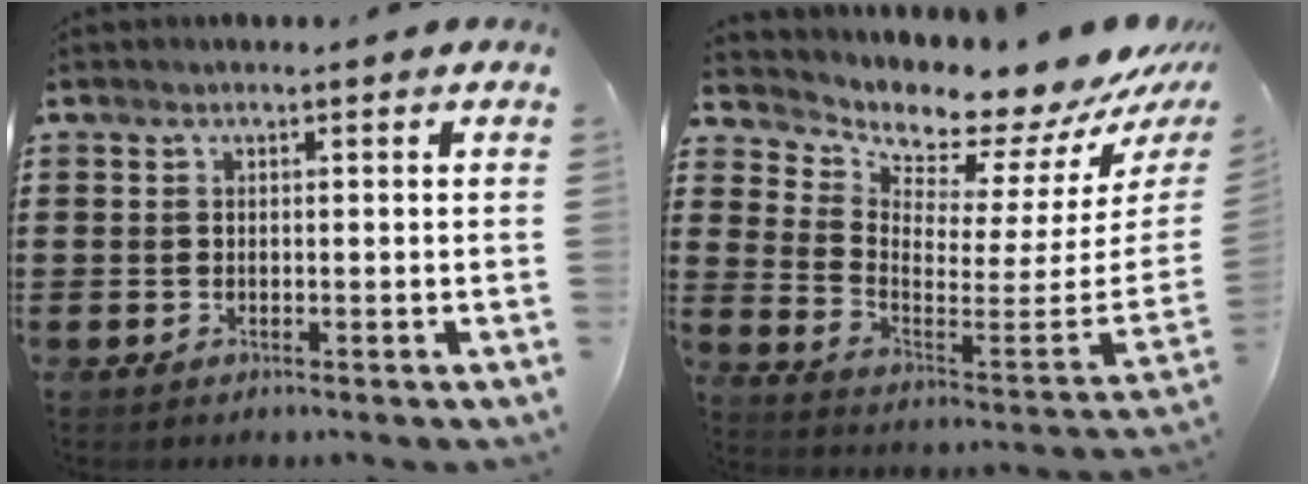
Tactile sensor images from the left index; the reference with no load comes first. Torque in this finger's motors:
{"motor_torque": [2.14, -0.01, 0.52, 0.06]}